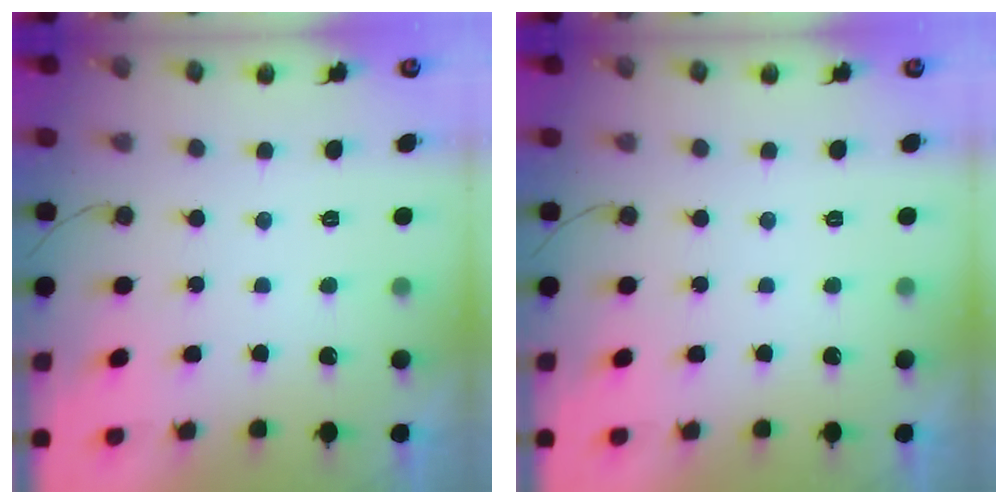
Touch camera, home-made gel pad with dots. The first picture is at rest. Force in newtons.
{"total": 0.0}